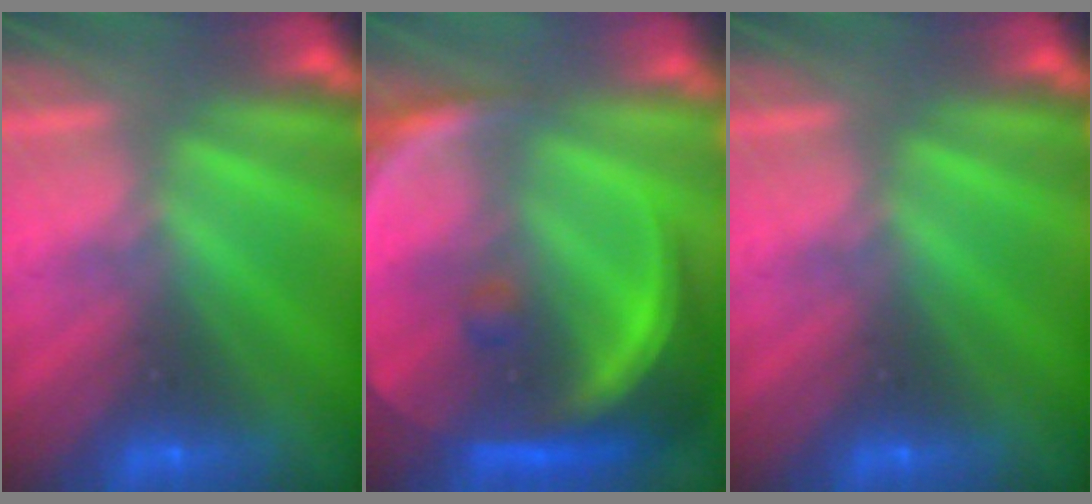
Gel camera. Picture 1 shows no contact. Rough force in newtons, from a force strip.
{"total": 8.3}
{"total": 0.0}